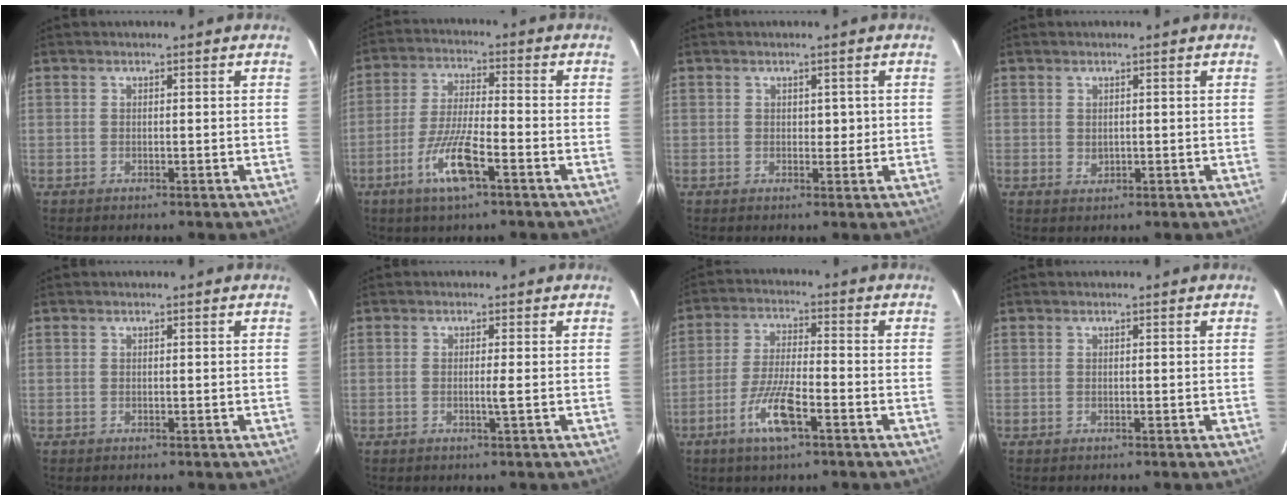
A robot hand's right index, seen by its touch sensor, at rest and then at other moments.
{"total": 9.4, "force": [-4.6, 1.4, 8.1], "torque": [-0.162, -0.010, -0.086]}
{"total": 2.1, "force": [0.2, 1.4, 1.6], "torque": [-0.024, 0.006, 0.007]}
{"total": 1.3, "force": [0.0, 1.0, 0.8], "torque": [-0.016, -0.001, 0.005]}
{"total": 0.0}
{"total": 1.5, "force": [-0.3, -0.3, 1.4], "torque": [-0.029, -0.002, -0.007]}
{"total": 8.6, "force": [-4.3, 1.5, 7.3], "torque": [-0.148, -0.008, -0.079]}
{"total": 0.0}